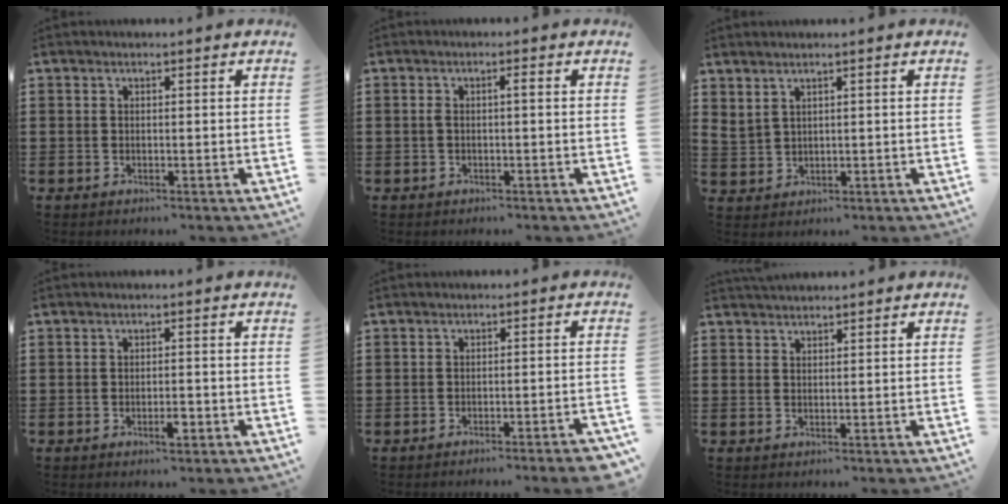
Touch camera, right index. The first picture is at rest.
{"total": 1.4, "force": [-0.2, 0.2, 1.4], "torque": [-0.034, -0.001, -0.008]}
{"total": 1.7, "force": [1.5, 0.6, 0.5], "torque": [-0.016, 0.002, 0.030]}
{"total": 2.3, "force": [-1.1, 0.7, 1.9], "torque": [-0.033, 0.001, -0.020]}
{"total": 2.8, "force": [-2.3, -0.4, 1.4], "torque": [-0.021, -0.003, -0.045]}
{"total": 1.2, "force": [1.2, 0.1, -0.2], "torque": [0.001, -0.001, 0.024]}